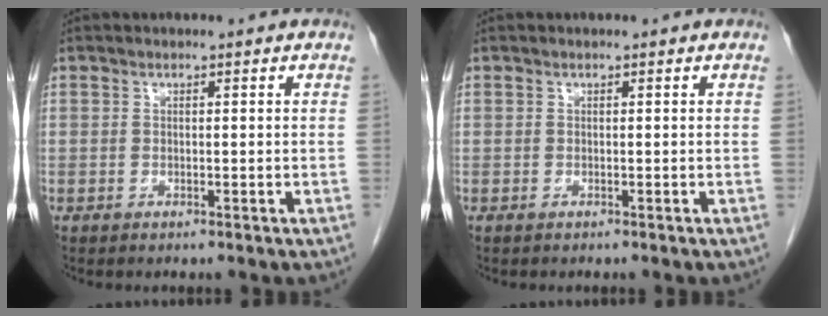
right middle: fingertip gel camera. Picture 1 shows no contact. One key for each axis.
{"total": 0.0}